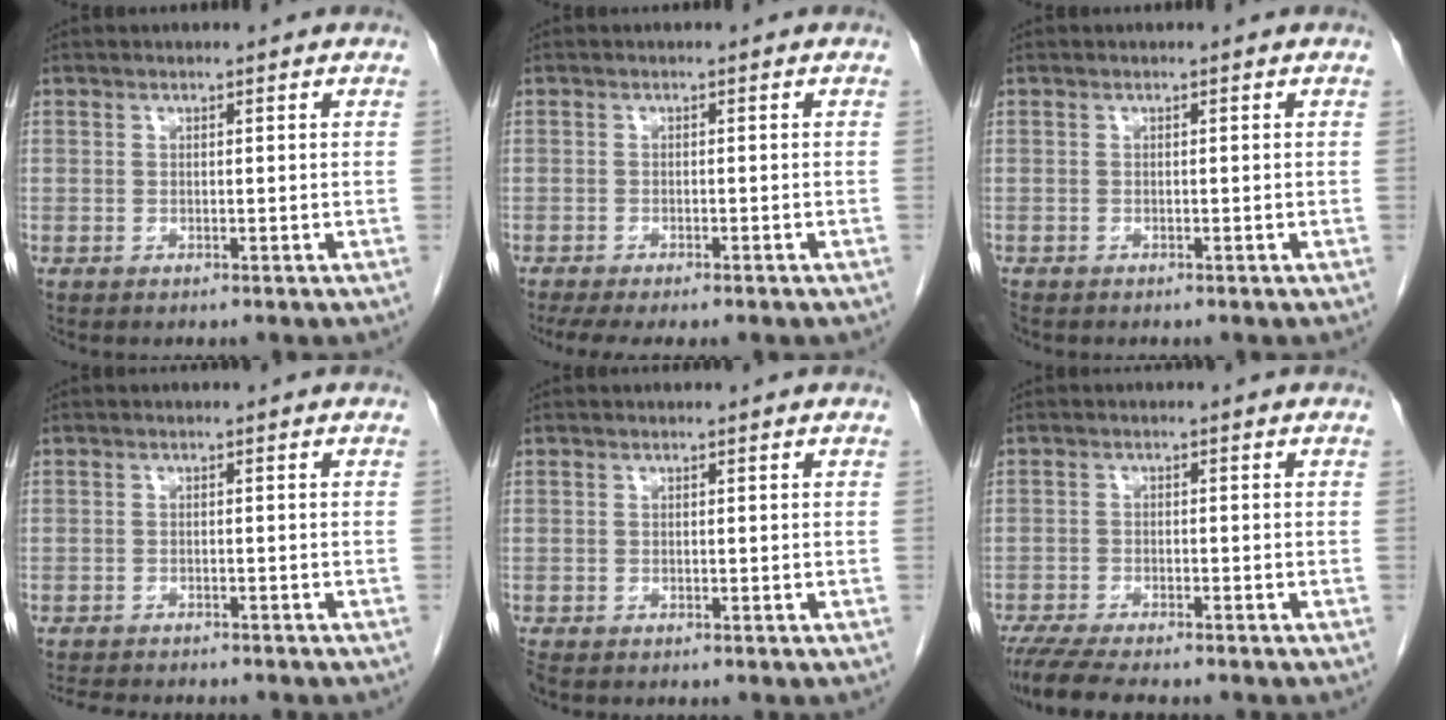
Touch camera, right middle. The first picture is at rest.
{"total": 8.7, "force": [-6.9, 1.9, 4.9], "torque": [-0.066, -0.007, -0.097]}
{"total": 0.8, "force": [-0.7, 0.4, 0.1], "torque": [-0.008, -0.001, -0.015]}
{"total": 10.6, "force": [-9.4, 2.7, 4.0], "torque": [-0.071, -0.007, -0.124]}
{"total": 1.4, "force": [-1.1, 0.5, 0.5], "torque": [-0.016, -0.005, -0.019]}
{"total": 9.2, "force": [-7.9, 1.3, 4.5], "torque": [-0.071, -0.019, -0.126]}